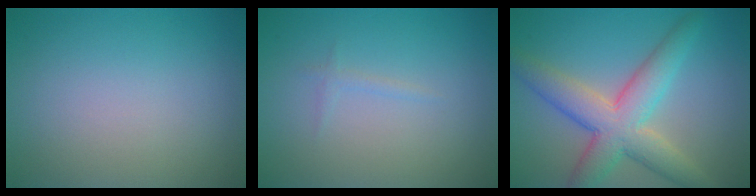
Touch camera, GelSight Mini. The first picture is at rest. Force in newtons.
{"total": 0.7, "press": 0.7, "slide": 0.1}
{"total": 6.9, "press": 6.9, "slide": 0.1}